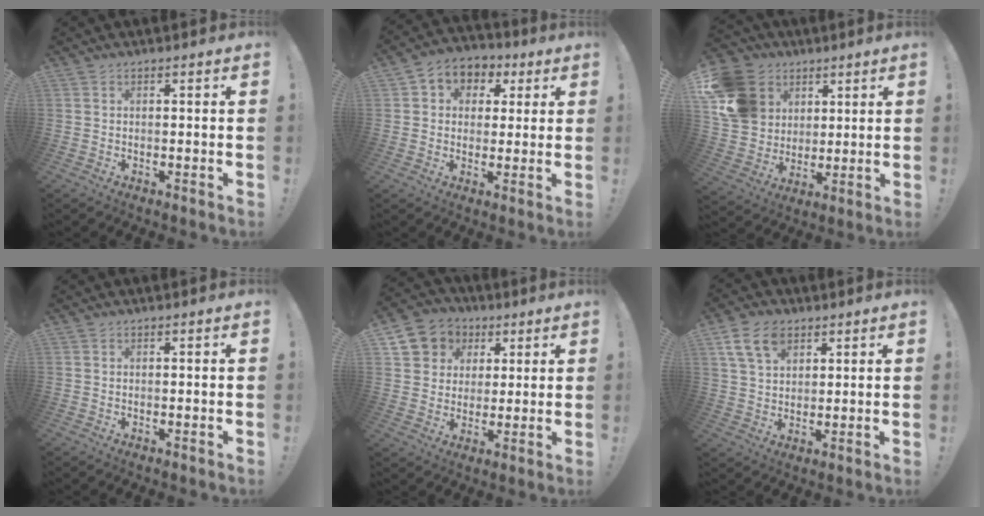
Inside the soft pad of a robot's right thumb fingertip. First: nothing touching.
{"total": 6.4, "force": [0.7, 6.0, 2.0], "torque": [-0.025, 0.002, 0.020]}
{"total": 16.8, "force": [5.8, 14.1, 7.0], "torque": [-0.123, -0.017, 0.132]}
{"total": 0.0}
{"total": 9.1, "force": [2.9, 8.3, 2.3], "torque": [-0.030, -0.016, 0.064]}
{"total": 10.0, "force": [5.5, 6.3, 5.4], "torque": [-0.091, -0.015, 0.106]}